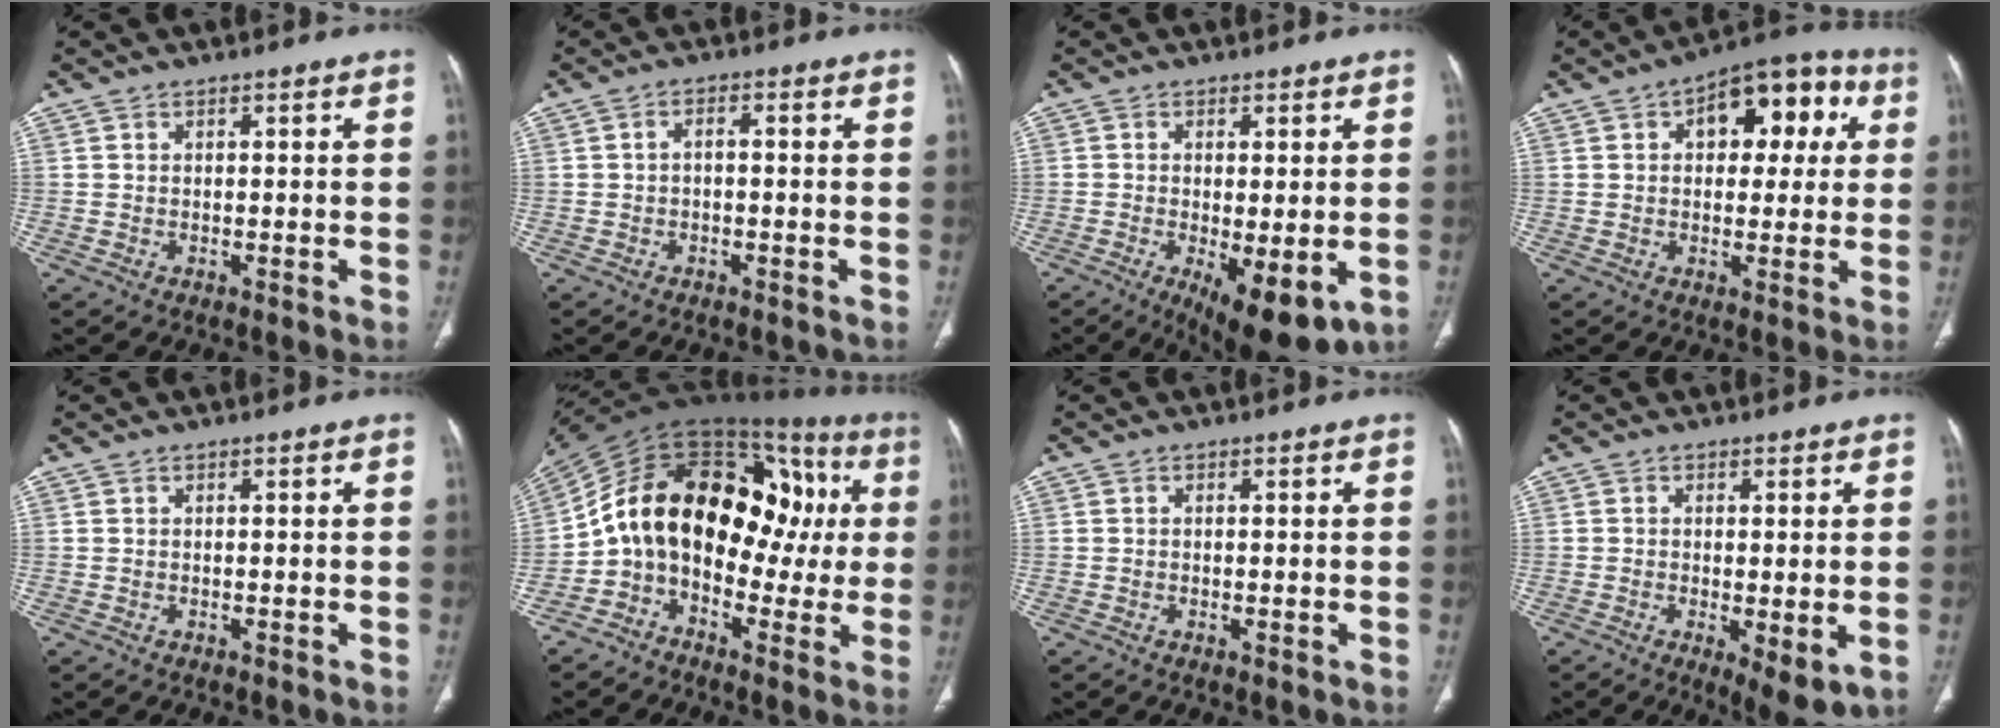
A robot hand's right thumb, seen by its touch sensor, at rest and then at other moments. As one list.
[{"total": 1.5, "force": [-0.4, 0.8, 1.3], "torque": [-0.020, 0.010, -0.008]}, {"total": 11.7, "force": [-3.8, 4.1, 10.2], "torque": [-0.150, -0.020, -0.045]}, {"total": 14.1, "force": [4.3, 7.9, 10.8], "torque": [-0.098, 0.023, 0.054]}, {"total": 0.0}, {"total": 23.9, "force": [0.6, 15.2, 18.5], "torque": [-0.260, 0.082, -0.001]}, {"total": 0.6, "force": [-0.2, 0.0, 0.6], "torque": [-0.016, -0.004, -0.003]}, {"total": 7.2, "force": [-1.8, 2.1, 6.6], "torque": [-0.104, -0.023, -0.024]}]